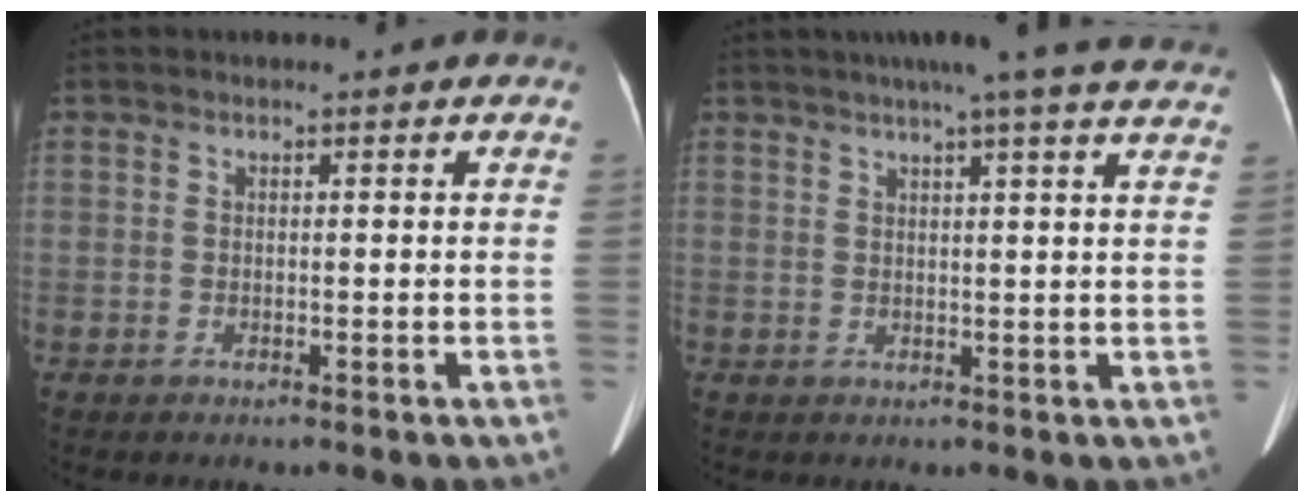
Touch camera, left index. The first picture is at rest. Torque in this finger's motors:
{"motor_torque": [0.31, -0.37, -0.04, -0.03]}